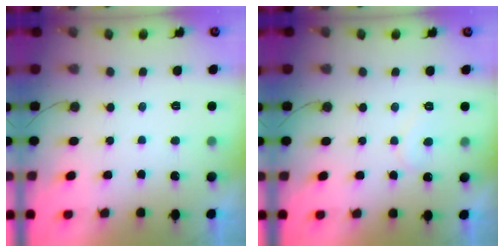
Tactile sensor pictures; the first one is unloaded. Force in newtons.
{"total": 6.1, "press": 6.1, "slide": 0.5}